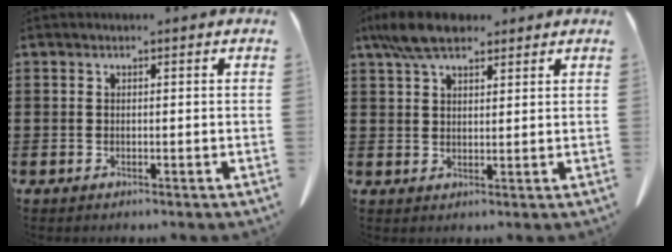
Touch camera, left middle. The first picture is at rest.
{"total": 6.7, "force": [5.0, 2.2, 3.9], "torque": [-0.091, -0.001, 0.094]}